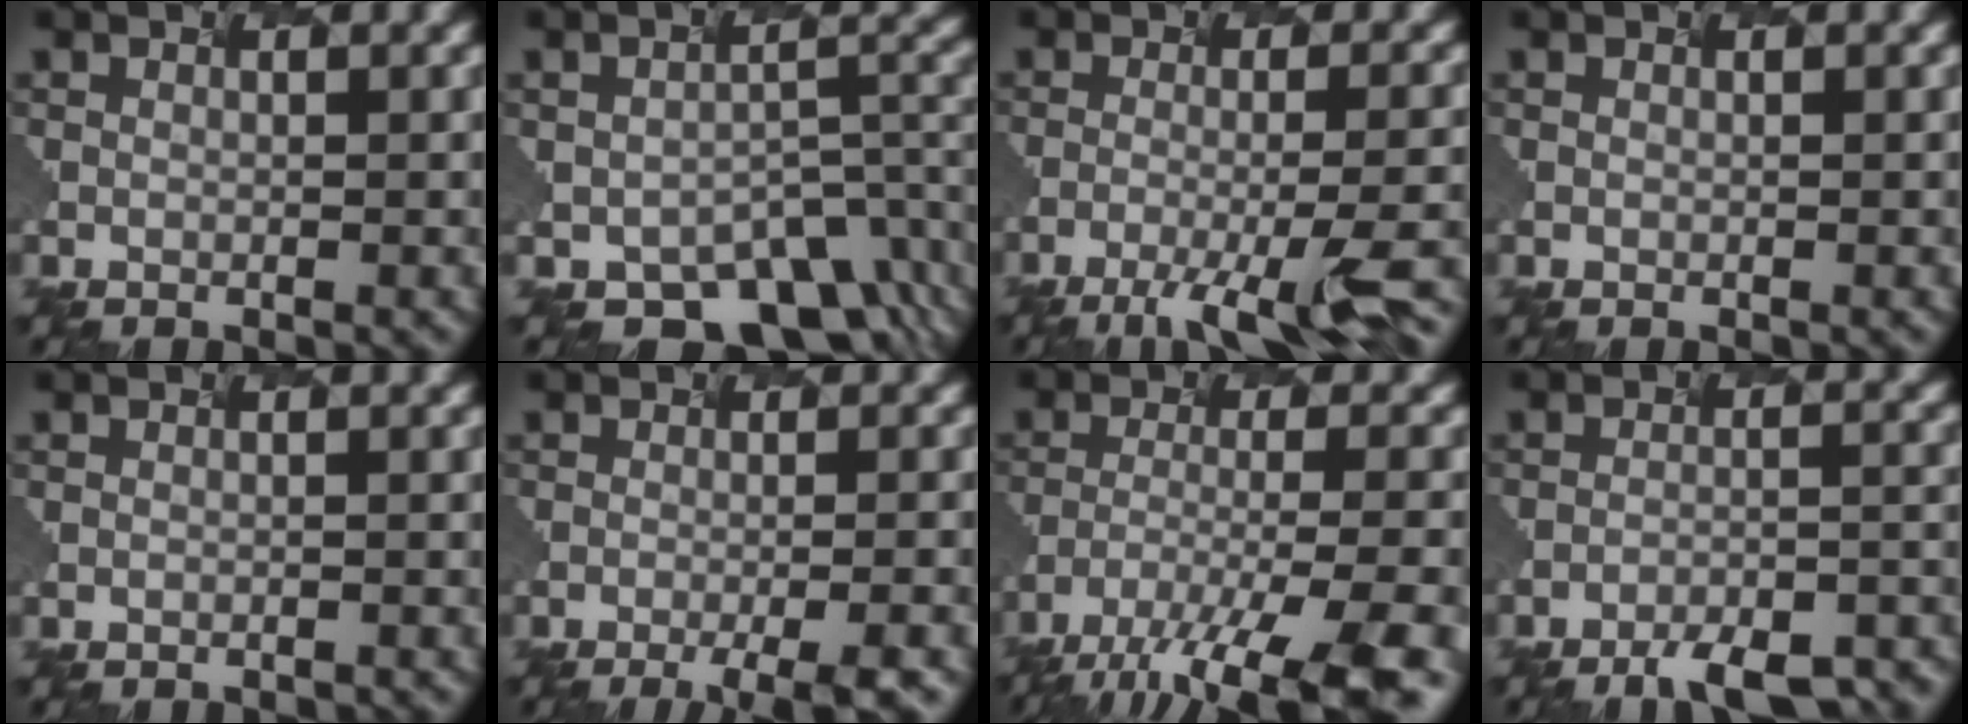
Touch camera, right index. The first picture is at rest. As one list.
[{"total": 7.9, "force": [-5.8, 3.7, 3.9], "torque": [-0.039, -0.019, -0.079]}, {"total": 9.8, "force": [-5.6, 2.0, 7.7], "torque": [-0.106, -0.007, -0.075]}, {"total": 0.0}, {"total": 0.6, "force": [-0.3, 0.2, 0.5], "torque": [0.002, 0.004, -0.002]}, {"total": 5.7, "force": [-2.8, 1.1, 4.8], "torque": [-0.045, -0.003, -0.020]}, {"total": 12.1, "force": [-9.2, 2.0, 7.7], "torque": [-0.128, -0.018, -0.129]}, {"total": 9.0, "force": [-7.6, 1.8, 4.5], "torque": [-0.067, -0.008, -0.089]}]